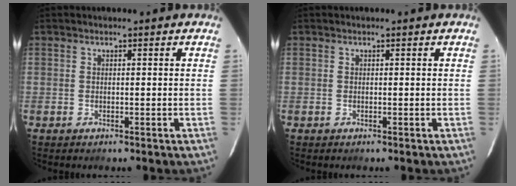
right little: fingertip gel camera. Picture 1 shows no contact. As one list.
[{"total": 0.0}]